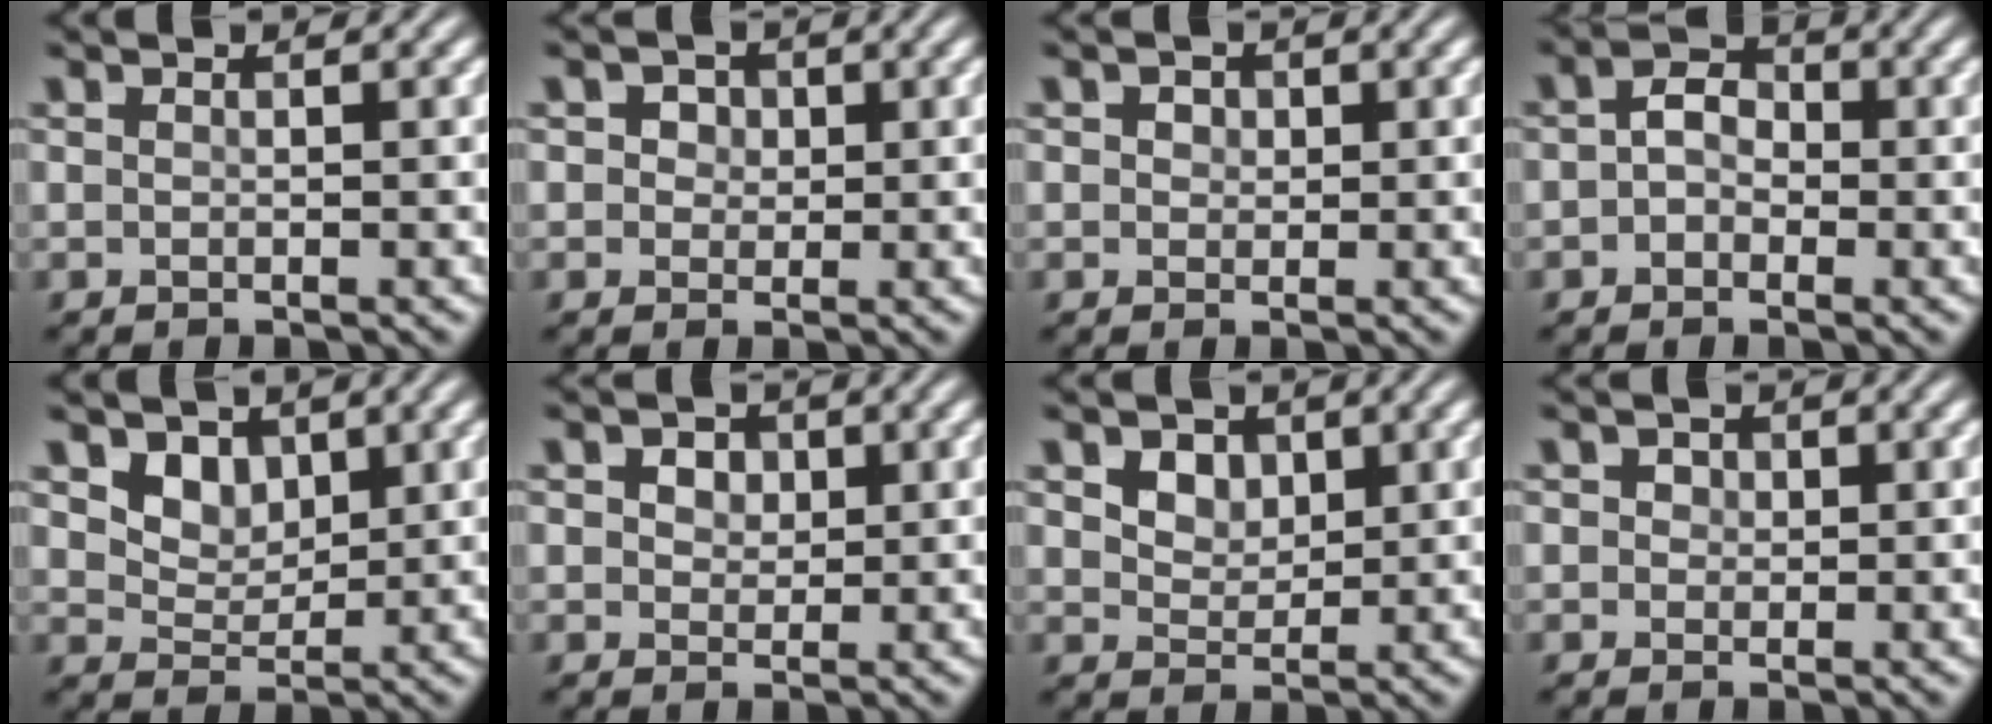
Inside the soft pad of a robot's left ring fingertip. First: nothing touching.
{"total": 2.4, "force": [1.0, 1.9, 1.1], "torque": [-0.014, 0.008, 0.003]}
{"total": 1.4, "force": [0.6, 1.1, 0.6], "torque": [-0.006, 0.003, 0.001]}
{"total": 2.6, "force": [-0.2, 2.0, 1.6], "torque": [-0.027, 0.005, -0.014]}
{"total": 3.9, "force": [2.1, 2.7, 1.8], "torque": [-0.050, -0.019, 0.053]}
{"total": 3.3, "force": [1.6, 2.3, 1.8], "torque": [-0.031, 0.010, 0.009]}
{"total": 3.8, "force": [2.0, 2.6, 1.9], "torque": [-0.051, 0.000, 0.038]}
{"total": 1.4, "force": [0.5, 1.1, 0.6], "torque": [-0.004, 0.003, 0.000]}